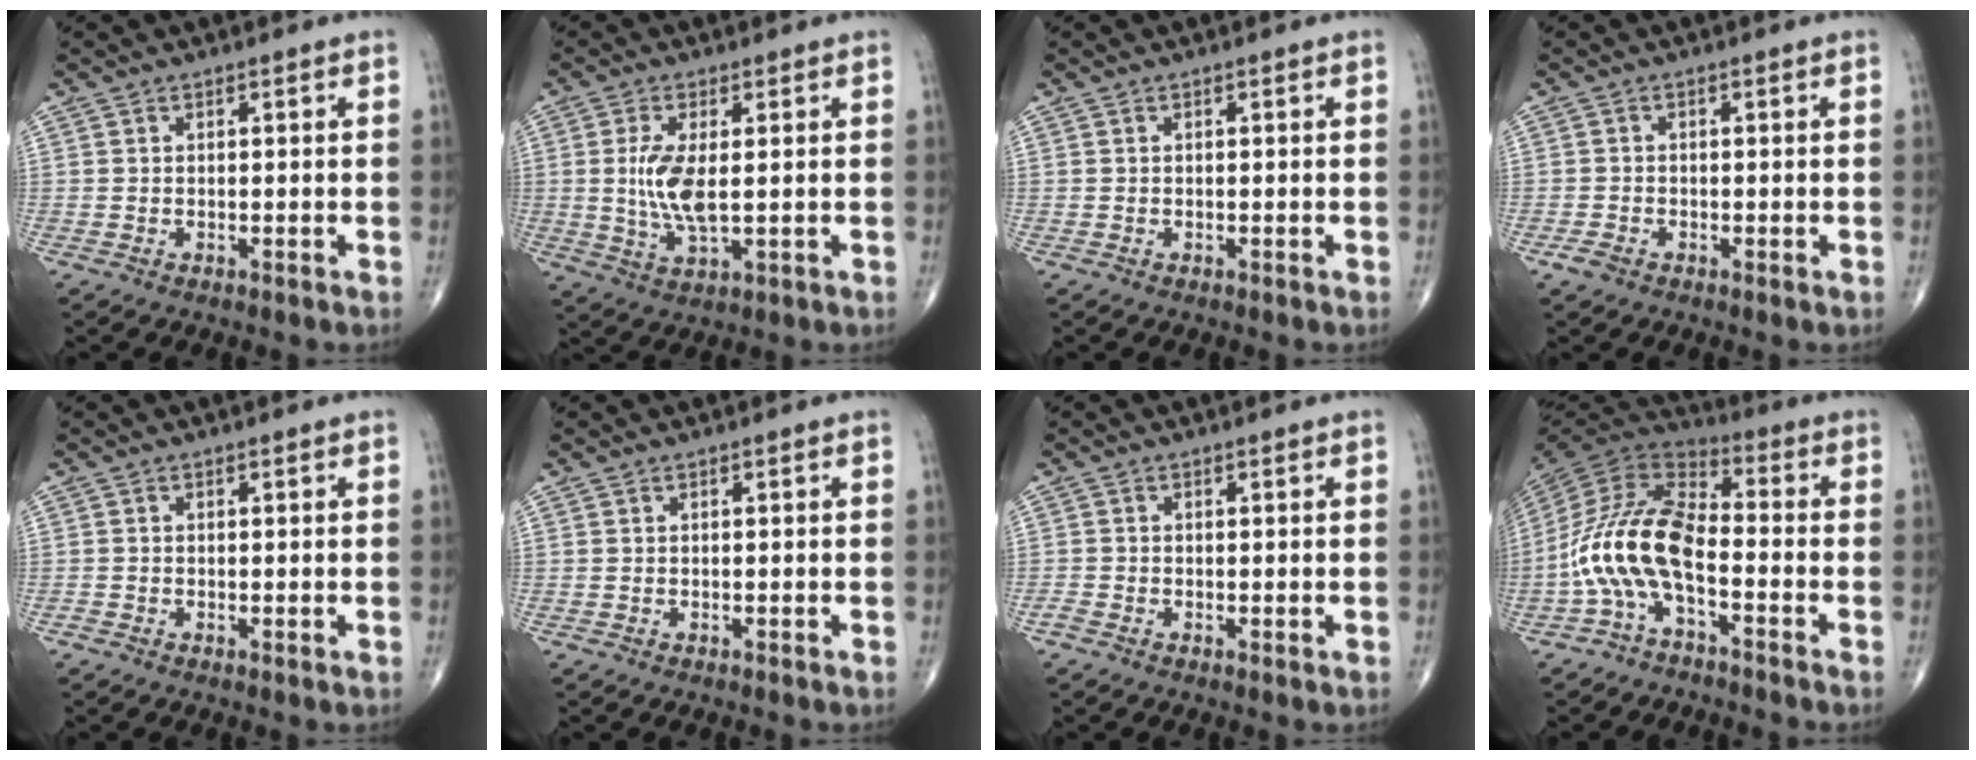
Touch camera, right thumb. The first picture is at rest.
{"total": 7.7, "force": [0.5, 2.9, 7.1], "torque": [-0.154, -0.014, 0.015]}
{"total": 0.0}
{"total": 2.1, "force": [-1.0, 1.2, 1.3], "torque": [-0.027, 0.002, -0.020]}
{"total": 0.7, "force": [-0.2, 0.4, 0.5], "torque": [-0.008, -0.003, -0.009]}
{"total": 0.0}
{"total": 1.5, "force": [-0.7, 0.6, 1.1], "torque": [-0.024, -0.004, -0.019]}
{"total": 14.1, "force": [-4.5, 6.3, 11.8], "torque": [-0.244, 0.059, -0.097]}